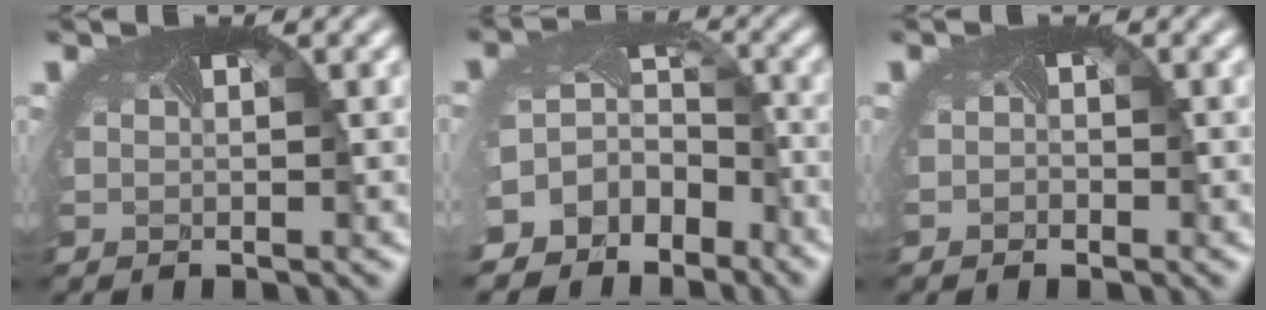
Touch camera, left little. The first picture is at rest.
{"total": 10.6, "force": [-6.9, 7.7, 2.2], "torque": [-0.075, -0.038, -0.081]}
{"total": 0.8, "force": [-0.4, 0.6, -0.3], "torque": [-0.004, -0.006, -0.009]}